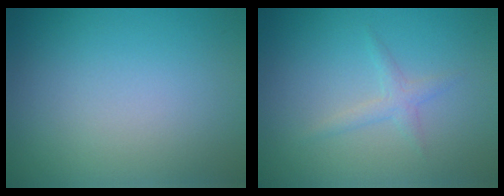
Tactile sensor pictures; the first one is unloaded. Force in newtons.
{"total": 1.3, "press": 1.3, "slide": 0.0}